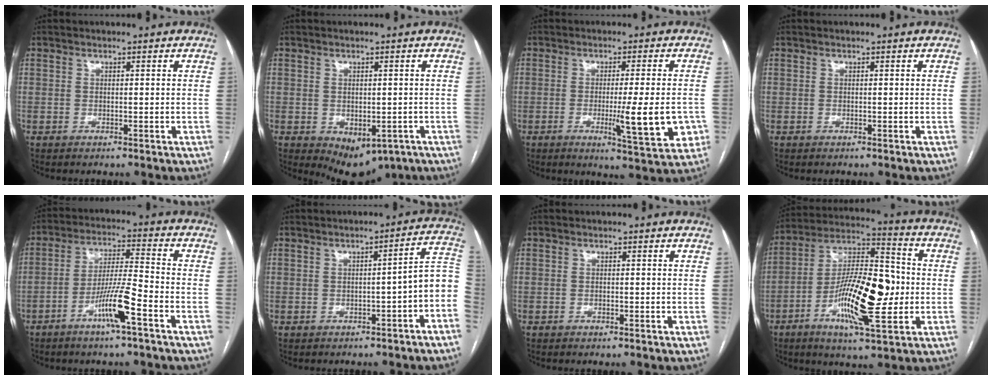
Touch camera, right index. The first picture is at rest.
{"total": 7.1, "force": [-3.5, 4.5, 4.2], "torque": [-0.040, -0.004, -0.038]}
{"total": 9.8, "force": [-2.3, 0.9, 9.5], "torque": [-0.127, -0.016, -0.028]}
{"total": 0.0}
{"total": 8.7, "force": [-4.5, -0.2, 7.4], "torque": [-0.143, 0.001, -0.084]}
{"total": 6.6, "force": [-2.7, 1.0, 5.9], "torque": [-0.057, 0.029, -0.037]}
{"total": 0.0}
{"total": 17.6, "force": [-3.5, 4.4, 16.7], "torque": [-0.308, 0.008, -0.059]}